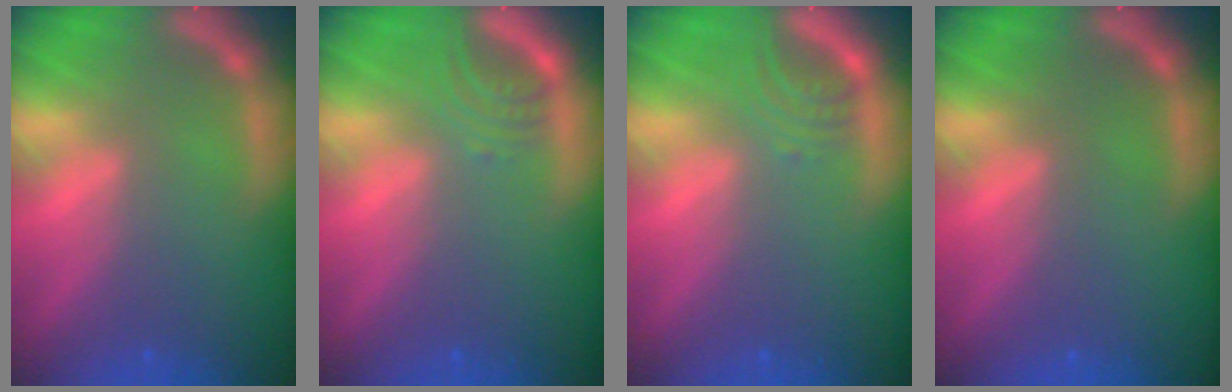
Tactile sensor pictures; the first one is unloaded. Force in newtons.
{"total": 2.5}
{"total": 2.5}
{"total": 0.0}